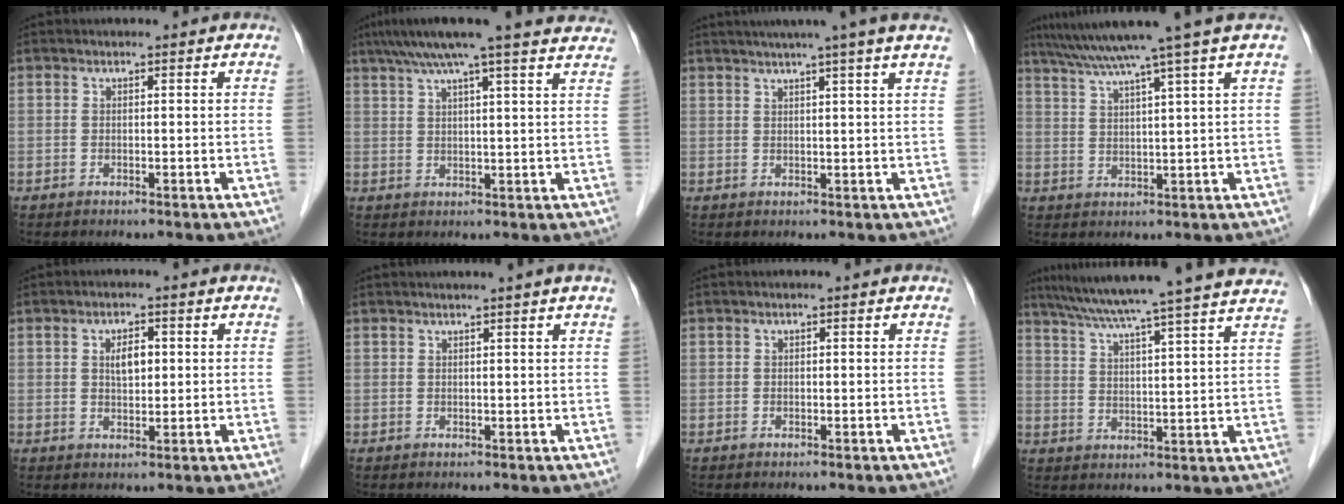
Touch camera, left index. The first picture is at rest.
{"total": 18.3, "force": [15.5, 0.5, 9.7], "torque": [-0.155, 0.029, 0.193]}
{"total": 8.9, "force": [7.0, -1.6, 5.3], "torque": [-0.070, 0.021, 0.076]}
{"total": 10.1, "force": [7.9, -2.5, 5.9], "torque": [-0.096, 0.008, 0.117]}
{"total": 3.2, "force": [0.7, 1.6, 2.7], "torque": [-0.048, 0.005, 0.012]}
{"total": 1.4, "force": [1.1, -0.5, 0.6], "torque": [-0.013, 0.004, 0.026]}
{"total": 0.0}
{"total": 22.6, "force": [19.9, -1.1, 10.8], "torque": [-0.182, -0.006, 0.262]}